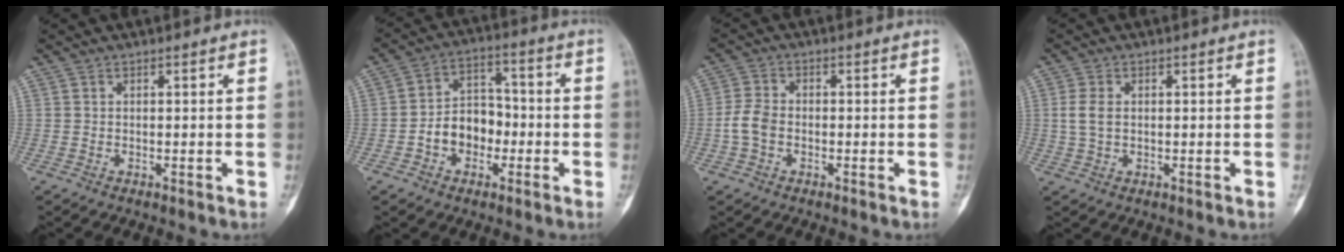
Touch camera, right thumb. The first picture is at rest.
{"total": 9.2, "force": [-2.4, 7.0, 5.5], "torque": [-0.059, 0.043, -0.050]}
{"total": 4.5, "force": [-1.1, 3.2, 3.0], "torque": [-0.068, 0.013, -0.026]}
{"total": 3.6, "force": [0.4, 2.3, 2.7], "torque": [-0.064, 0.002, 0.008]}